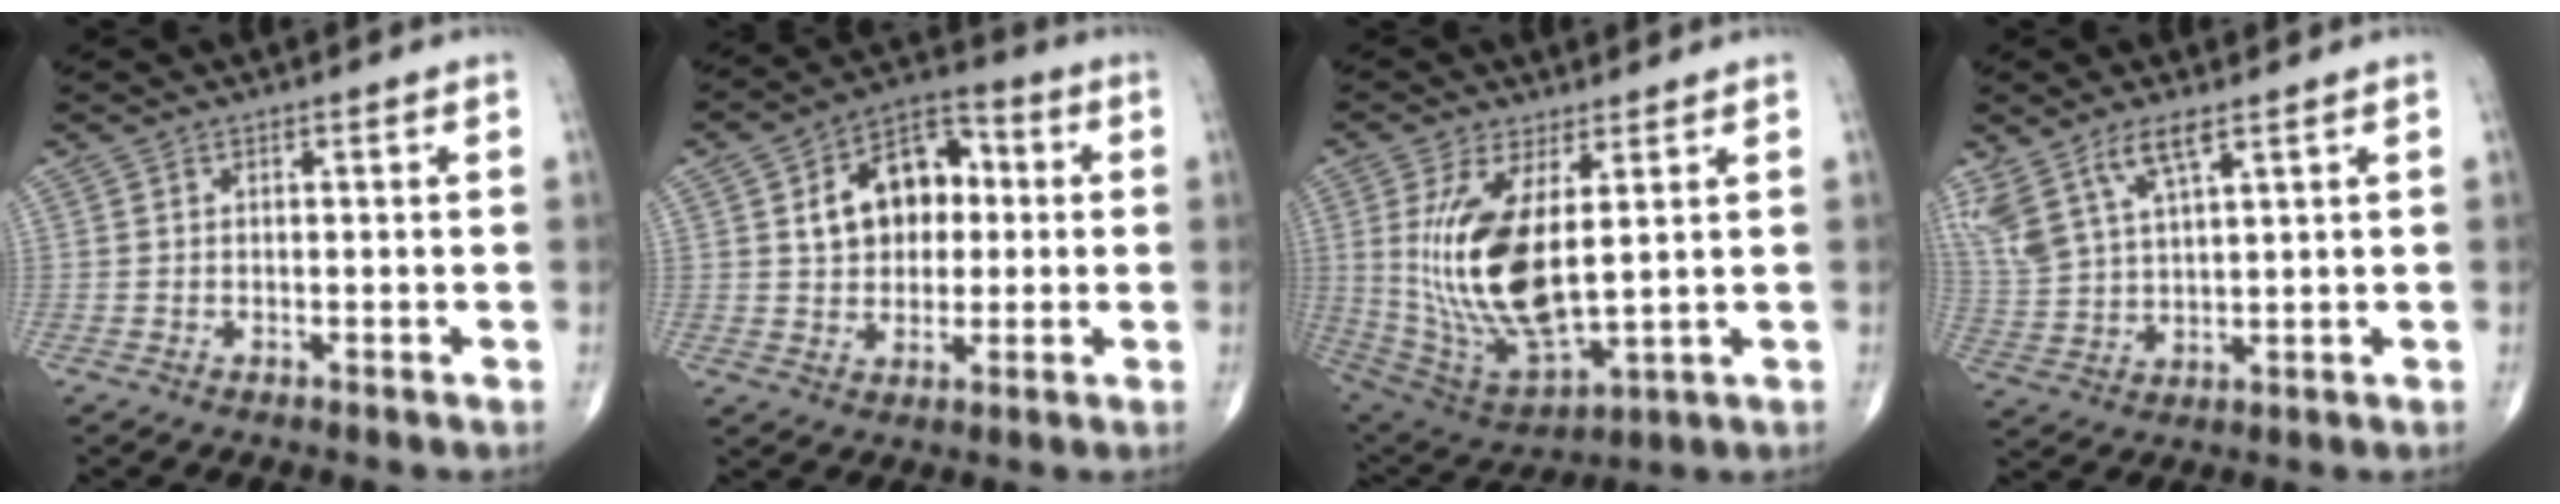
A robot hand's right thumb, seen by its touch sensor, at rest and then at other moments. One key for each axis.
{"total": 13.3, "fx": 2.1, "fy": 9.3, "fz": 9.2, "tx": -0.106, "ty": 0.021, "tz": 0.026}
{"total": 17.2, "fx": 2.8, "fy": 7.0, "fz": 15.5, "tx": -0.313, "ty": -0.026, "tz": 0.074}
{"total": 10.4, "fx": 6.5, "fy": 3.4, "fz": 7.3, "tx": -0.164, "ty": -0.016, "tz": 0.141}